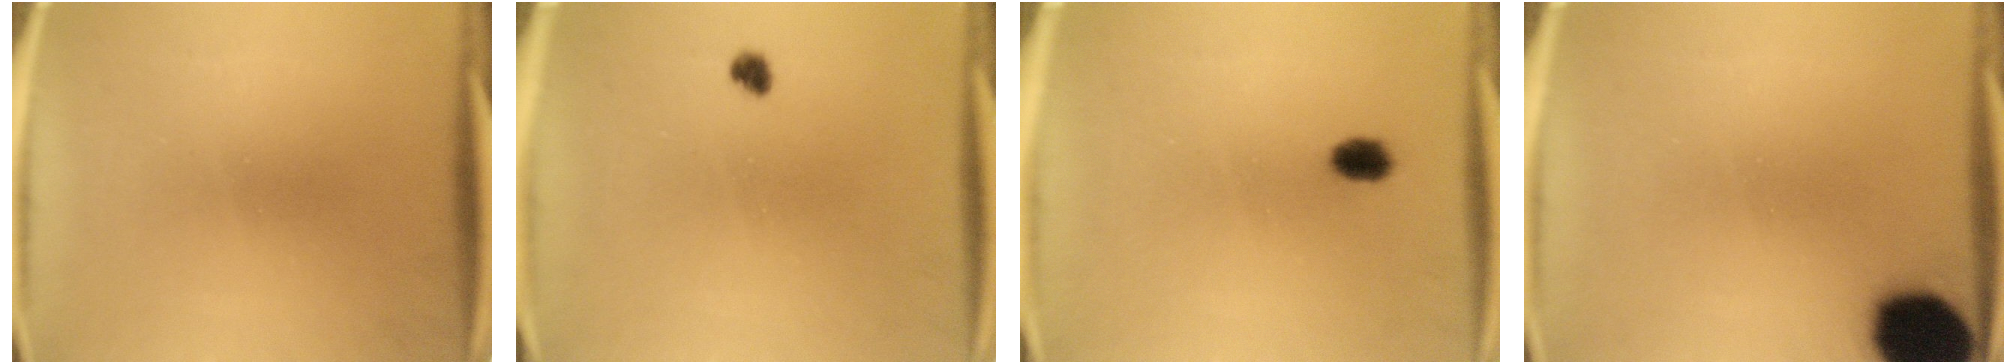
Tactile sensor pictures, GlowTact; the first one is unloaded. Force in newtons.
{"total": 1.7}
{"total": 2.8}
{"total": 17.9}